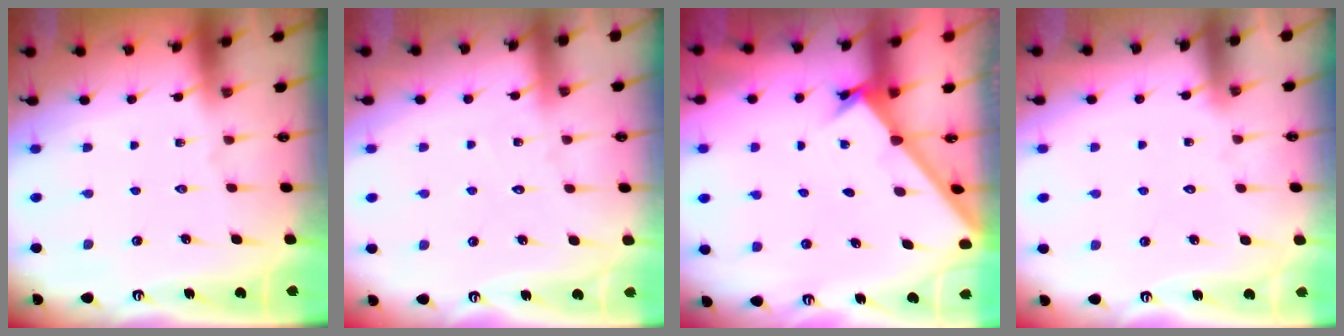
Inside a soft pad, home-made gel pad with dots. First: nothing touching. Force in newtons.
{"total": 3.8, "press": 3.8, "slide": 0.4}
{"total": 1.8, "press": 1.8, "slide": 0.1}
{"total": 2.8, "press": 2.8, "slide": 0.2}